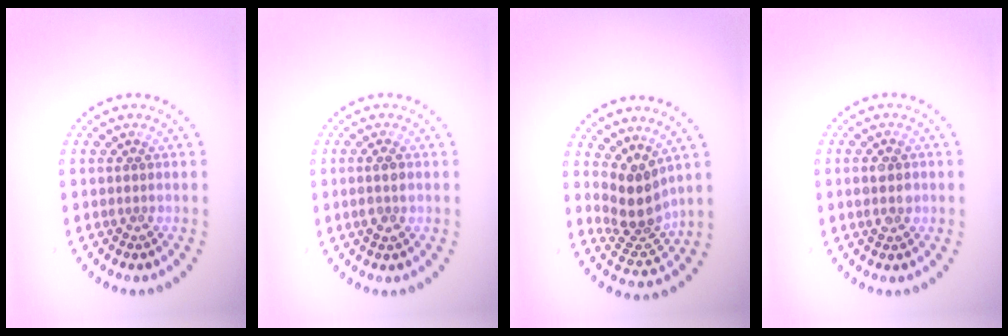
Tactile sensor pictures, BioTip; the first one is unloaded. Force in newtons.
{"total": 1.6, "press": 1.6, "slide": 0.4}
{"total": 3.7, "press": 2.8, "slide": 2.4}
{"total": 2.5, "press": 2.5, "slide": 0.1}